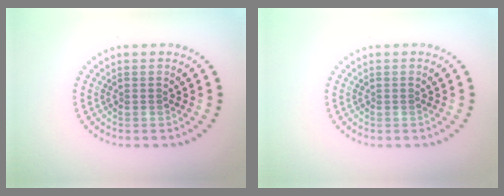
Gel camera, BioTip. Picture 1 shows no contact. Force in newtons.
{"total": 0.0}